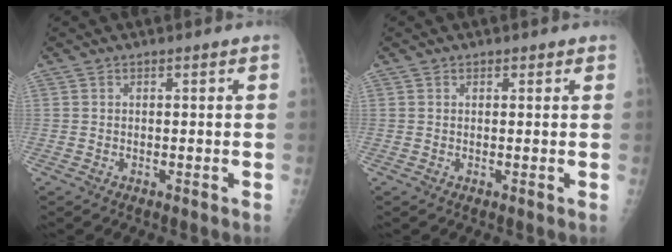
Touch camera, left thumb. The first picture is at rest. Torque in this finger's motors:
{"motor_torque": [-0.29, -0.10, -0.02, -0.03, 0.01]}